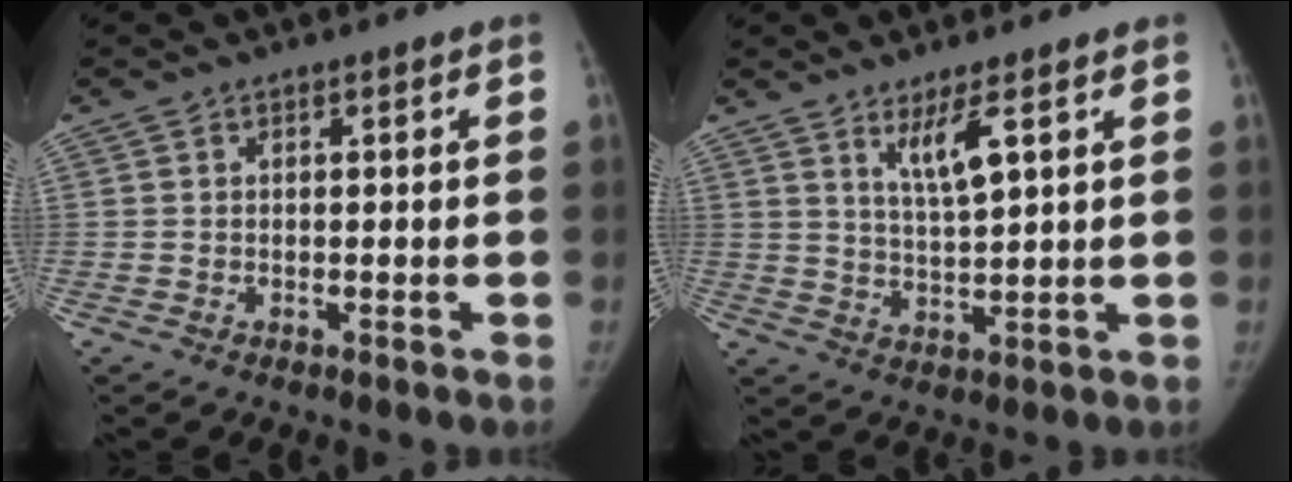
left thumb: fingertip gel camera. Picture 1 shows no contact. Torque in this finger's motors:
{"motor_torque": [0.05, 0.08, 0.07, 0.05, 0.02]}